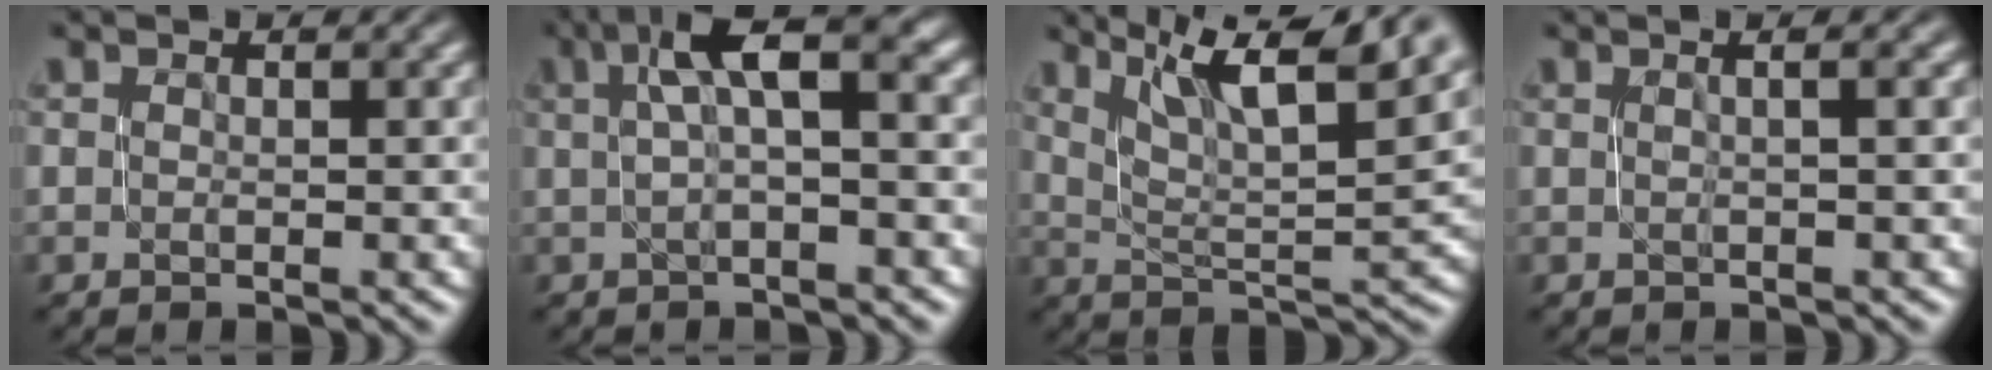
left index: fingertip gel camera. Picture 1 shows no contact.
{"total": 5.7, "force": [1.4, 1.5, 5.3], "torque": [-0.085, 0.022, 0.015]}
{"total": 11.6, "force": [7.9, 2.7, 8.1], "torque": [-0.133, 0.010, 0.134]}
{"total": 2.4, "force": [0.5, 0.7, 2.3], "torque": [-0.023, 0.008, -0.002]}